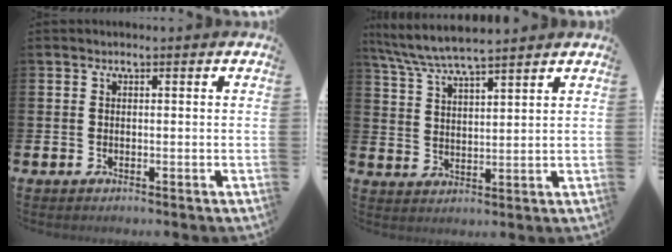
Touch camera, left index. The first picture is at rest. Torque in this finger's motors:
{"motor_torque": [0.37, -0.45, 0.14, 0.21]}